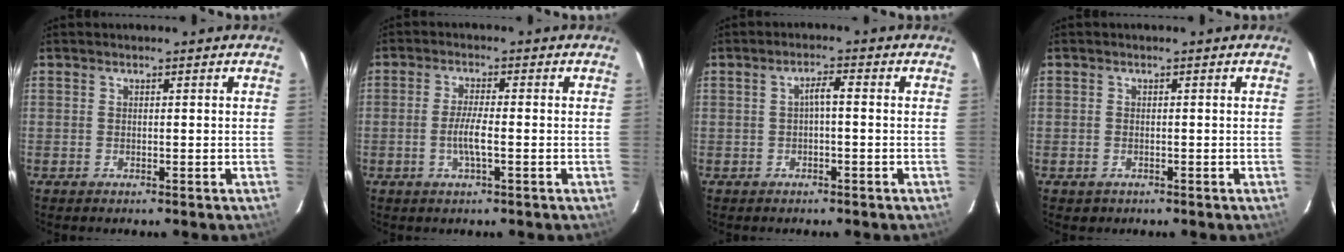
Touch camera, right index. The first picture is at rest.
{"total": 4.1, "force": [-1.2, 0.3, 3.9], "torque": [-0.075, -0.001, -0.024]}
{"total": 2.2, "force": [-0.4, 0.4, 2.1], "torque": [-0.041, 0.008, -0.005]}
{"total": 1.3, "force": [-0.6, 1.2, 0.3], "torque": [-0.004, 0.000, -0.007]}